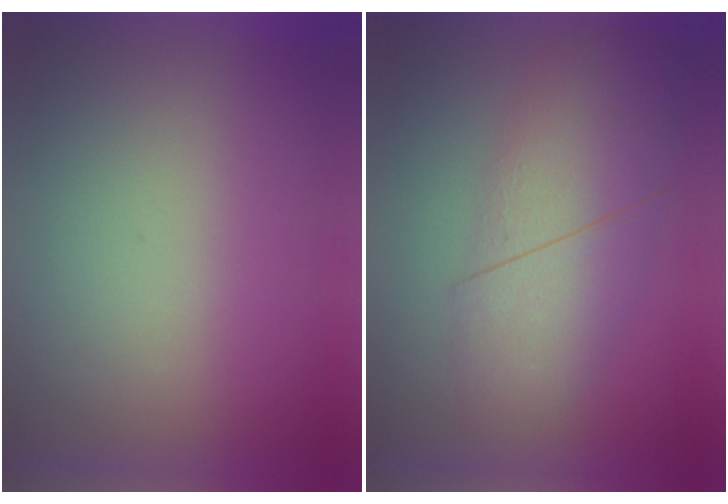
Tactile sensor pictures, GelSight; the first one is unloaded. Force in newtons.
{"total": 4.5}